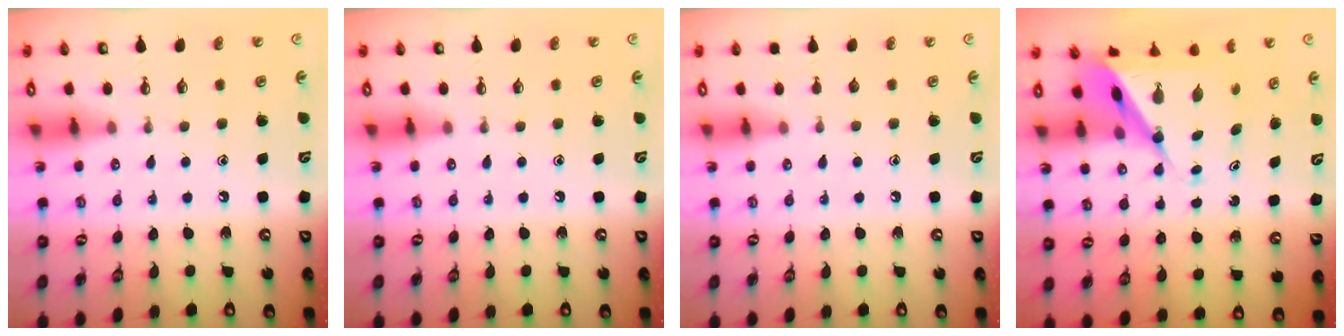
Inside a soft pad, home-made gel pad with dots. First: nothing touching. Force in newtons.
{"total": 0.0}
{"total": 0.0}
{"total": 10.0, "press": 9.9, "slide": 0.9}